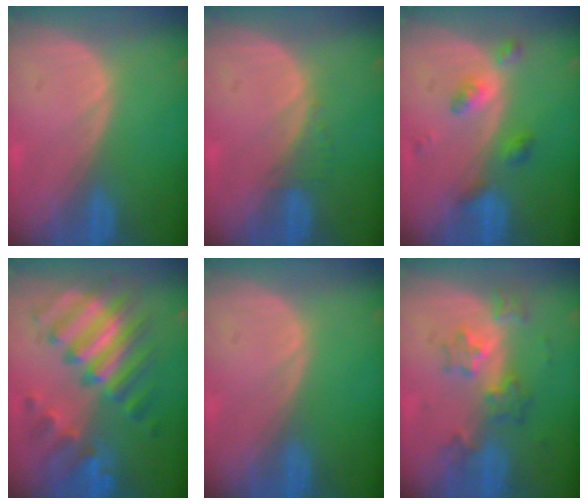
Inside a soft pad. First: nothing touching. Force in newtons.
{"total": 1.3, "press": 1.2, "slide": 0.4}
{"total": 4.2, "press": 4.2, "slide": 0.2}
{"total": 10.5, "press": 10.5, "slide": 0.9}
{"total": 0.0}
{"total": 6.1, "press": 5.6, "slide": 2.5}